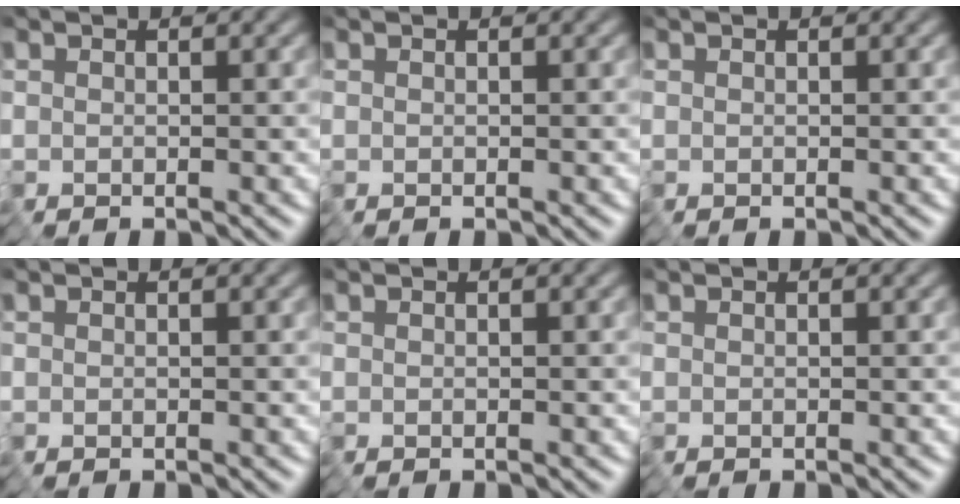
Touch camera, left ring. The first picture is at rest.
{"total": 0.0}
{"total": 0.0}
{"total": 0.0}
{"total": 0.0}
{"total": 0.0}